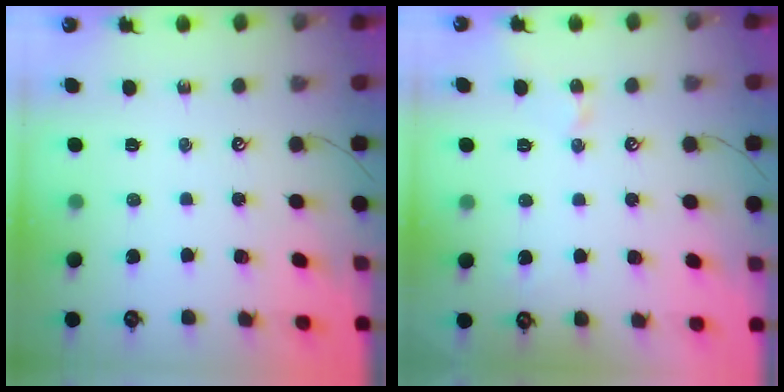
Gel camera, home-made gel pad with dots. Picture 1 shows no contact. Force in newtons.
{"total": 2.2, "press": 2.2, "slide": 0.3}